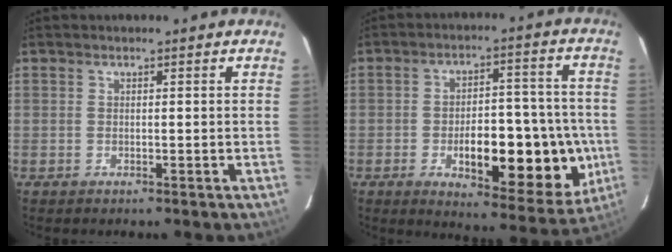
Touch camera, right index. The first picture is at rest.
{"total": 18.0, "force": [-4.6, 6.7, 16.0], "torque": [-0.188, 0.017, -0.049]}